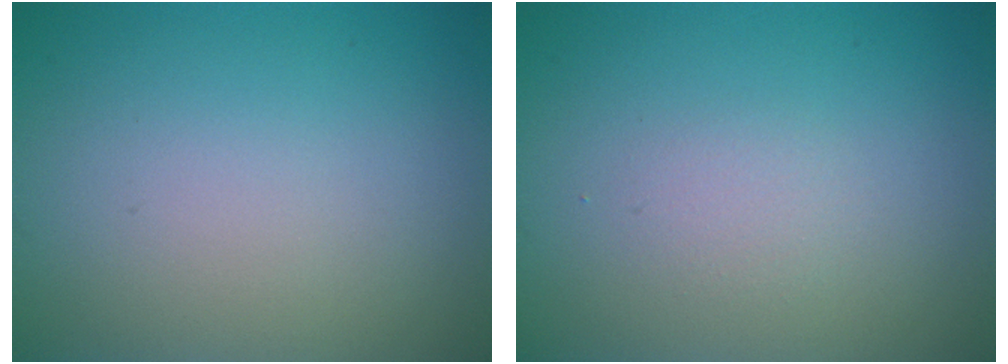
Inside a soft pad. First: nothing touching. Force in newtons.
{"total": 1.0, "press": 1.0, "slide": 0.0}